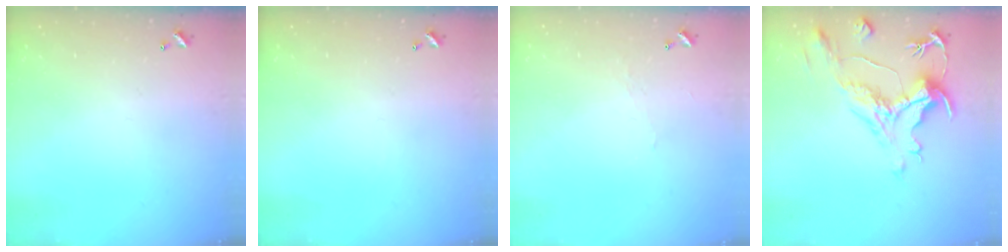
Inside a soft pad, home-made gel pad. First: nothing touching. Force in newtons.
{"total": 0.0}
{"total": 1.7, "press": 1.7, "slide": 0.4}
{"total": 1.9, "press": 0.8, "slide": 1.7}